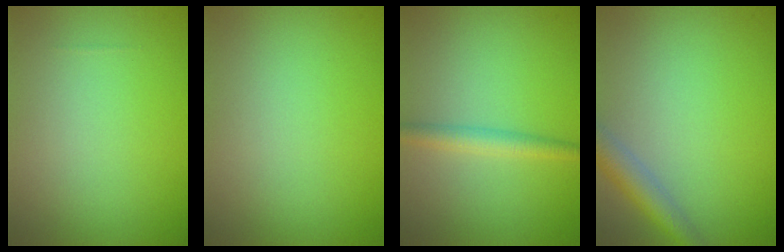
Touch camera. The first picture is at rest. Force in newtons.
{"total": 0.0}
{"total": 2.2, "press": 2.2, "slide": 0.1}
{"total": 3.0, "press": 3.0, "slide": 0.2}